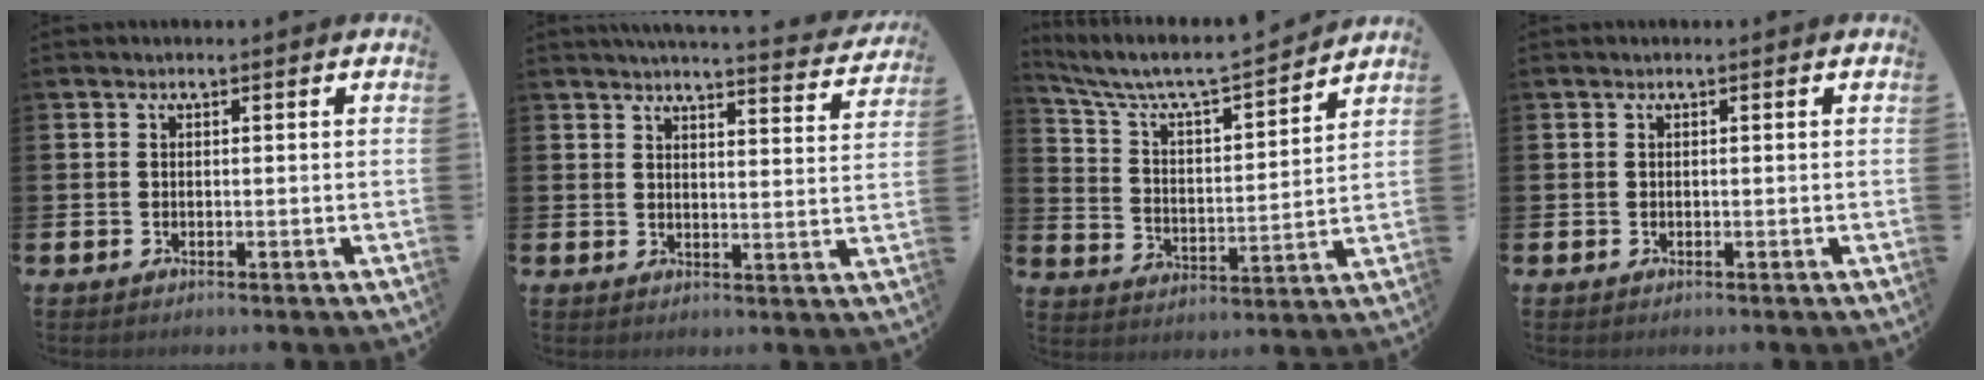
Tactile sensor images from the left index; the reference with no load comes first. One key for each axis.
{"total": 4.8, "fx": 4.8, "fy": 0.1, "fz": 0.8, "tx": -0.019, "ty": -0.037, "tz": 0.080}
{"total": 7.1, "fx": 6.6, "fy": 1.2, "fz": 2.4, "tx": -0.081, "ty": -0.052, "tz": 0.107}
{"total": 0.0}